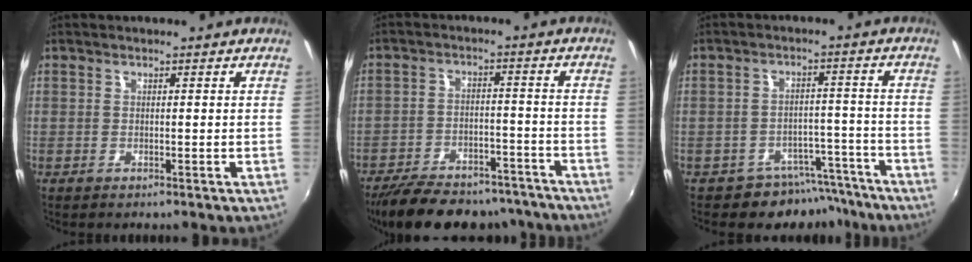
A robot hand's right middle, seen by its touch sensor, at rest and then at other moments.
{"total": 21.7, "force": [-18.2, 8.0, 8.8], "torque": [-0.180, 0.006, -0.244]}
{"total": 8.0, "force": [-6.6, 4.2, 1.2], "torque": [-0.012, 0.030, -0.078]}